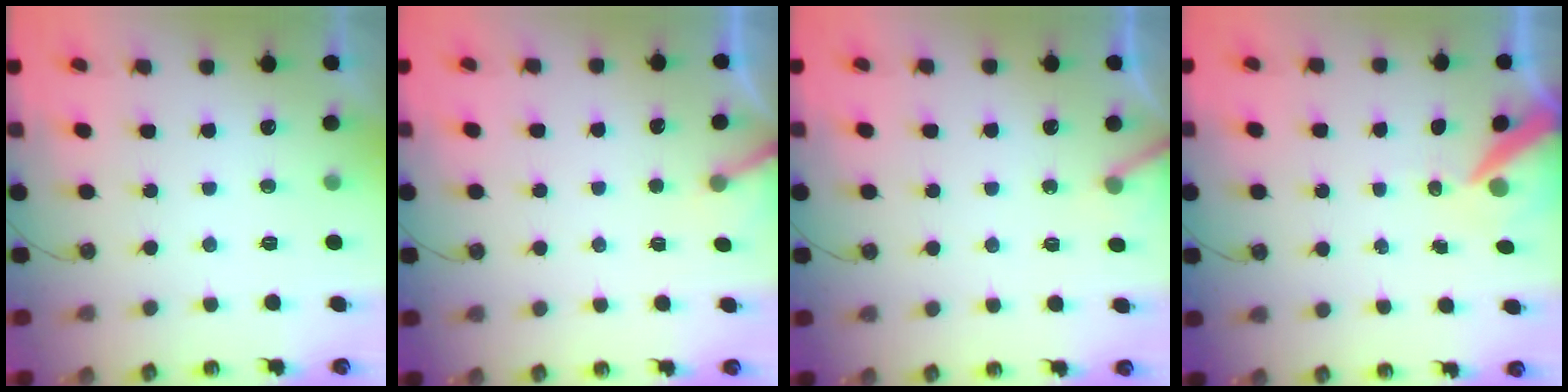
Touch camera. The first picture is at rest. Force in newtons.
{"total": 3.9, "press": 3.9, "slide": 0.2}
{"total": 5.0, "press": 4.9, "slide": 0.4}
{"total": 8.5, "press": 8.4, "slide": 1.2}